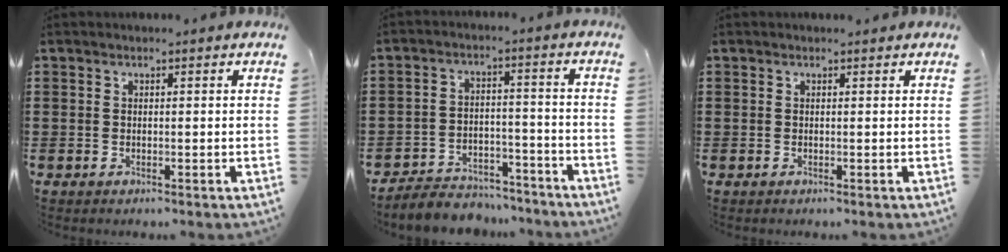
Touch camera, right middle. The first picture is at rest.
{"total": 5.2, "force": [-5.0, 1.1, 0.3], "torque": [-0.007, 0.013, -0.102]}
{"total": 0.0}